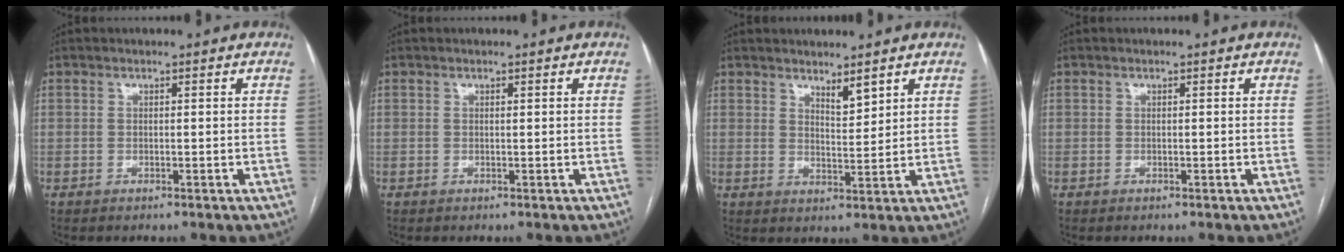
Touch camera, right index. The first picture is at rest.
{"total": 0.0}
{"total": 3.2, "force": [2.6, 0.6, 1.8], "torque": [-0.034, -0.013, 0.049]}
{"total": 0.0}